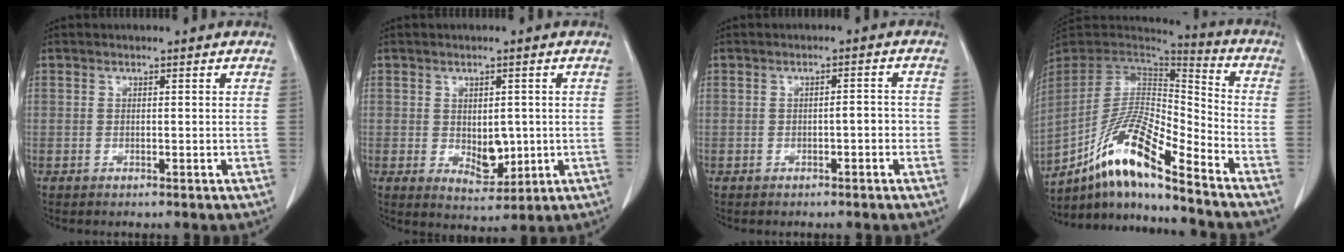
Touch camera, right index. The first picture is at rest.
{"total": 5.4, "force": [-0.2, 3.2, 4.3], "torque": [-0.066, -0.007, 0.013]}
{"total": 2.3, "force": [-0.5, 0.8, 2.1], "torque": [-0.027, 0.009, -0.006]}
{"total": 15.6, "force": [-10.8, 1.5, 11.2], "torque": [-0.207, 0.006, -0.197]}